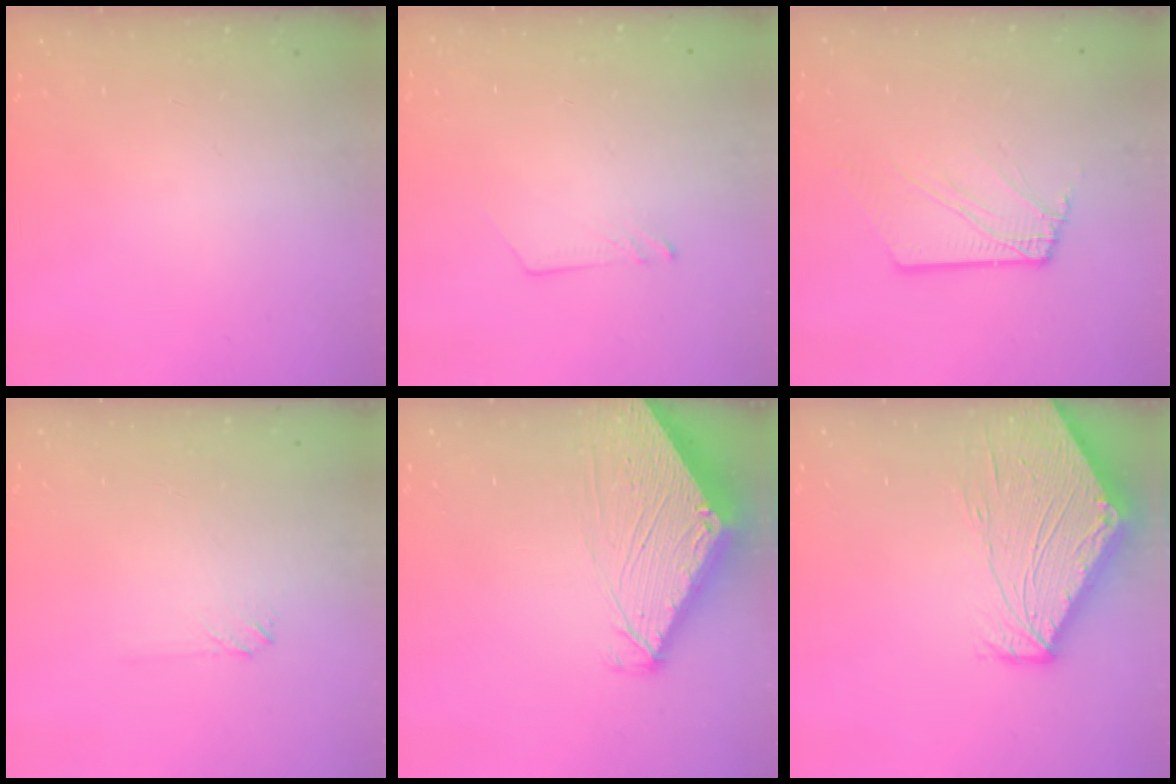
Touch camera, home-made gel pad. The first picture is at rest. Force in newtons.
{"total": 1.2, "press": 1.2, "slide": 0.1}
{"total": 4.0, "press": 4.0, "slide": 0.4}
{"total": 2.0, "press": 2.0, "slide": 0.3}
{"total": 4.2, "press": 4.2, "slide": 0.4}
{"total": 10.9, "press": 10.8, "slide": 1.2}